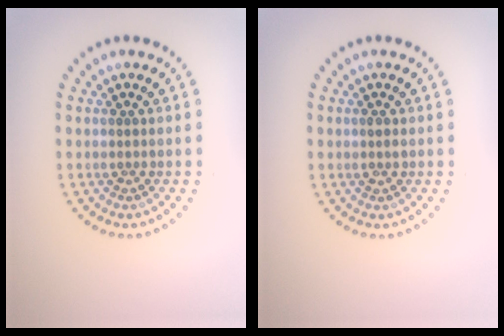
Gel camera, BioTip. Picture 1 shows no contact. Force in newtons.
{"total": 0.7, "press": 0.7, "slide": 0.3}